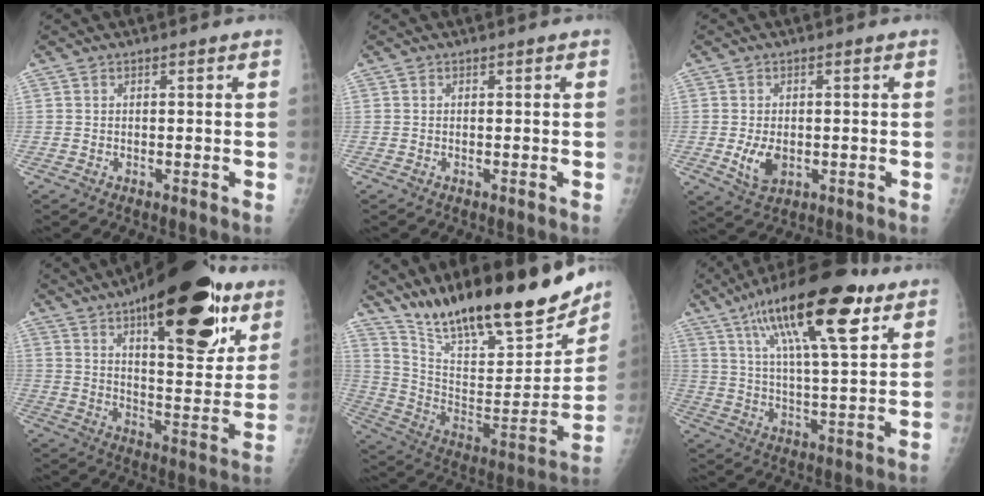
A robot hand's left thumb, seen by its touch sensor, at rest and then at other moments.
{"total": 0.0}
{"total": 5.2, "force": [-0.8, 3.3, 3.9], "torque": [-0.065, -0.008, -0.005]}
{"total": 27.4, "force": [15.2, 10.2, 20.4], "torque": [-0.257, -0.043, 0.226]}
{"total": 27.5, "force": [21.5, 7.3, 15.5], "torque": [-0.228, -0.090, 0.348]}
{"total": 22.2, "force": [11.9, 6.2, 17.7], "torque": [-0.282, -0.023, 0.197]}